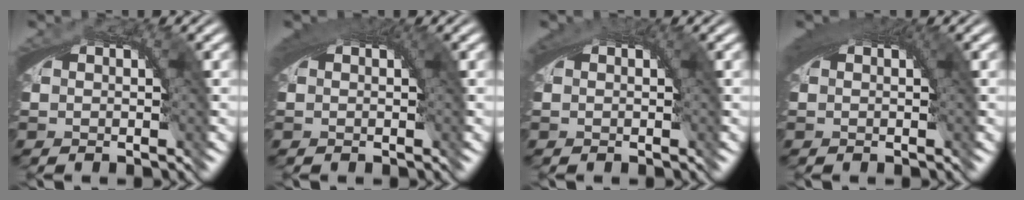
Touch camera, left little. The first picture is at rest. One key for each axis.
{"total": 2.0, "fx": 0.6, "fy": 1.2, "fz": 1.5, "tx": -0.024, "ty": -0.005, "tz": 0.010}
{"total": 0.9, "fx": 0.3, "fy": 0.6, "fz": 0.6, "tx": -0.011, "ty": -0.004, "tz": 0.005}
{"total": 2.6, "fx": 0.7, "fy": 1.4, "fz": 2.0, "tx": -0.035, "ty": -0.007, "tz": 0.012}